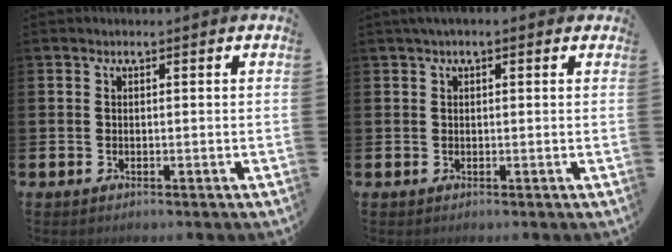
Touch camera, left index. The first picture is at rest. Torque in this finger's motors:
{"motor_torque": [1.00, -1.14, 0.34, 0.06]}